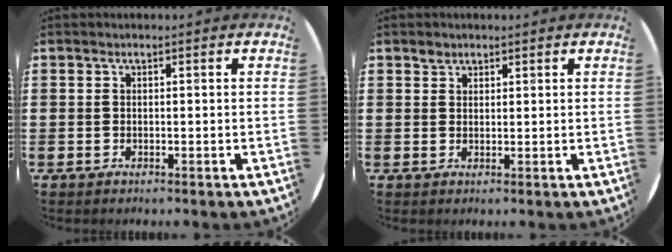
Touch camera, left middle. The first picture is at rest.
{"total": 1.4, "force": [1.2, 0.7, 0.0], "torque": [0.007, -0.001, 0.022]}